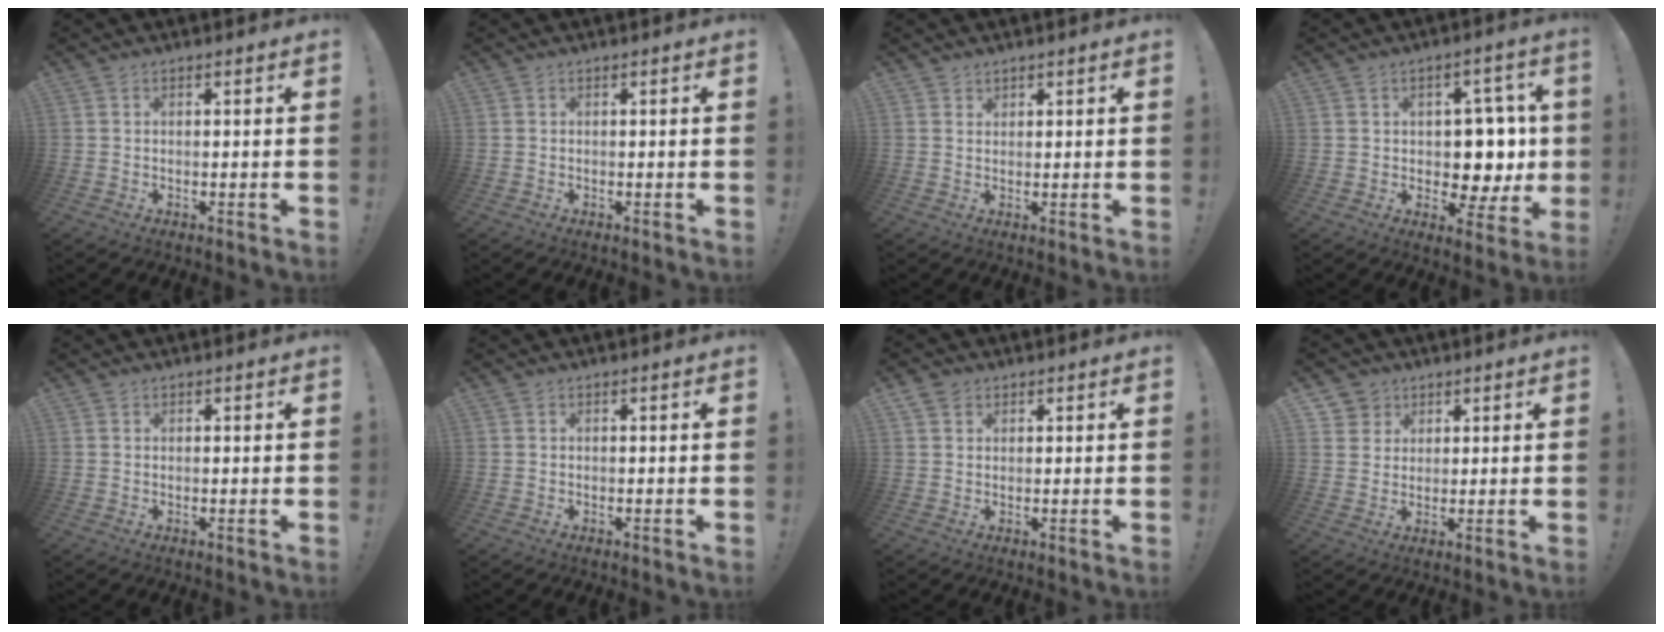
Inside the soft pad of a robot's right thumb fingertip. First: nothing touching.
{"total": 0.0}
{"total": 1.2, "force": [1.1, 0.6, -0.1], "torque": [0.001, -0.006, 0.021]}
{"total": 9.6, "force": [1.3, 7.5, 5.8], "torque": [-0.070, -0.013, 0.034]}
{"total": 0.0}
{"total": 0.0}
{"total": 2.8, "force": [1.8, 2.0, 0.7], "torque": [-0.002, -0.008, 0.032]}
{"total": 4.8, "force": [2.6, 4.0, 0.2], "torque": [0.001, -0.019, 0.049]}